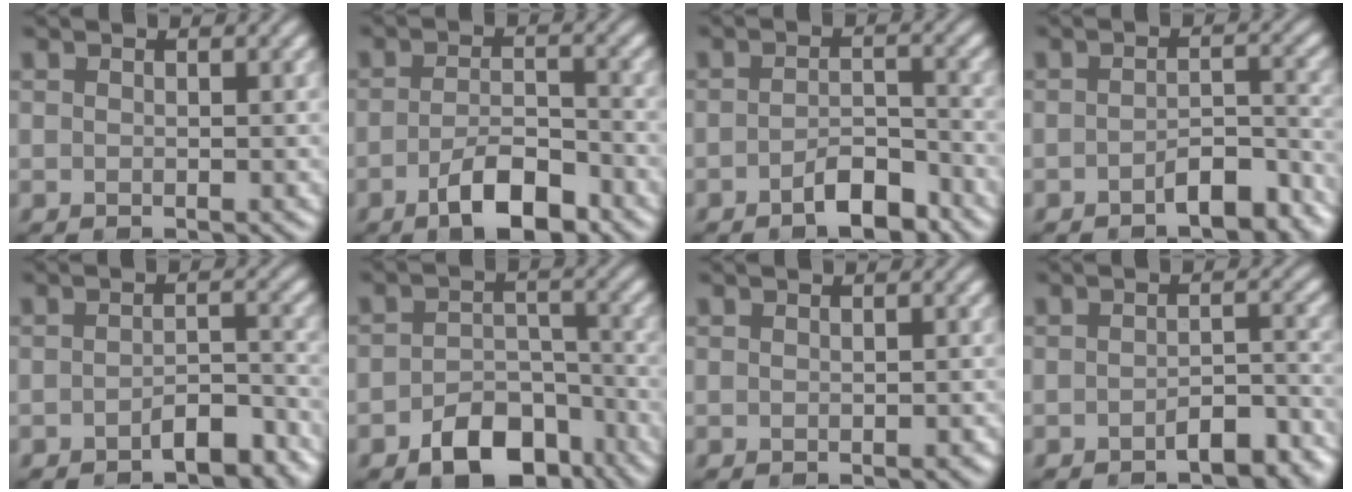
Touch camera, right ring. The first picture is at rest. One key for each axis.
{"total": 5.1, "fx": -2.9, "fy": 1.8, "fz": 3.8, "tx": -0.064, "ty": 0.001, "tz": -0.051}
{"total": 3.5, "fx": -2.3, "fy": 1.3, "fz": 2.3, "tx": -0.034, "ty": 0.010, "tz": -0.042}
{"total": 3.9, "fx": -2.5, "fy": 1.5, "fz": 2.5, "tx": -0.036, "ty": 0.008, "tz": -0.039}
{"total": 3.4, "fx": -2.2, "fy": 1.3, "fz": 2.2, "tx": -0.033, "ty": 0.008, "tz": -0.034}
{"total": 6.3, "fx": -3.8, "fy": 3.8, "fz": 3.2, "tx": -0.042, "ty": -0.005, "tz": -0.062}
{"total": 0.6, "fx": -0.3, "fy": 0.1, "fz": 0.5, "tx": -0.006, "ty": 0.002, "tz": -0.002}
{"total": 3.8, "fx": -2.5, "fy": 1.4, "fz": 2.5, "tx": -0.035, "ty": 0.005, "tz": -0.035}